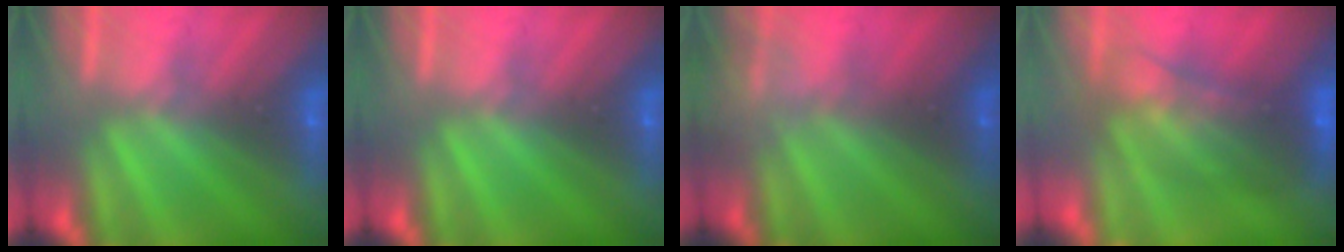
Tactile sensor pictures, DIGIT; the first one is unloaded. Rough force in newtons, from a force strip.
{"total": 0.0}
{"total": 2.3}
{"total": 5.8}